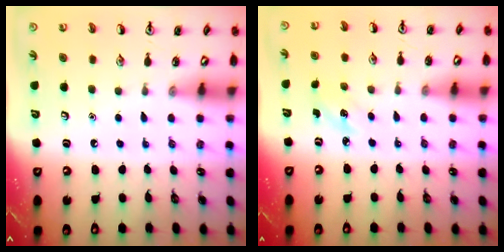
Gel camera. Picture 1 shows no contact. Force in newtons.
{"total": 2.7, "press": 2.5, "slide": 1.0}